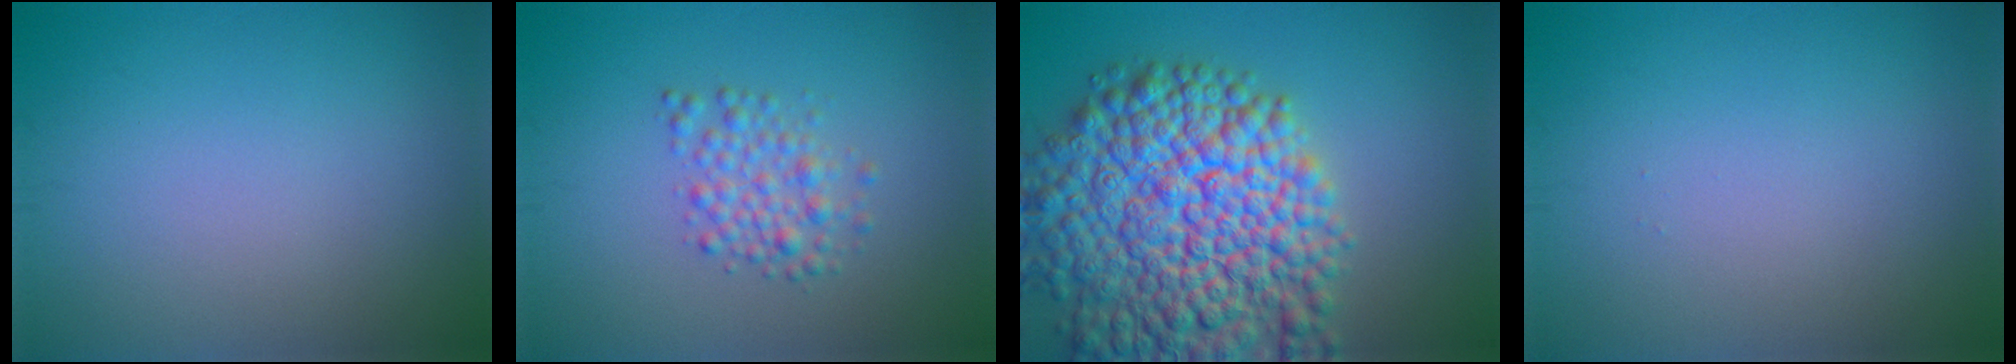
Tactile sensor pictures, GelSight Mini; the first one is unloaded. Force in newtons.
{"total": 2.5, "press": 2.5, "slide": 0.0}
{"total": 14.6, "press": 14.6, "slide": 0.8}
{"total": 0.0}